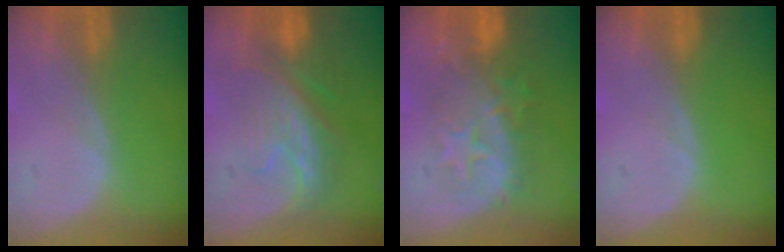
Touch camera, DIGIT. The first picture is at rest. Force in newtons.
{"total": 8.2, "press": 8.0, "slide": 1.6}
{"total": 9.3, "press": 8.9, "slide": 2.8}
{"total": 0.0}